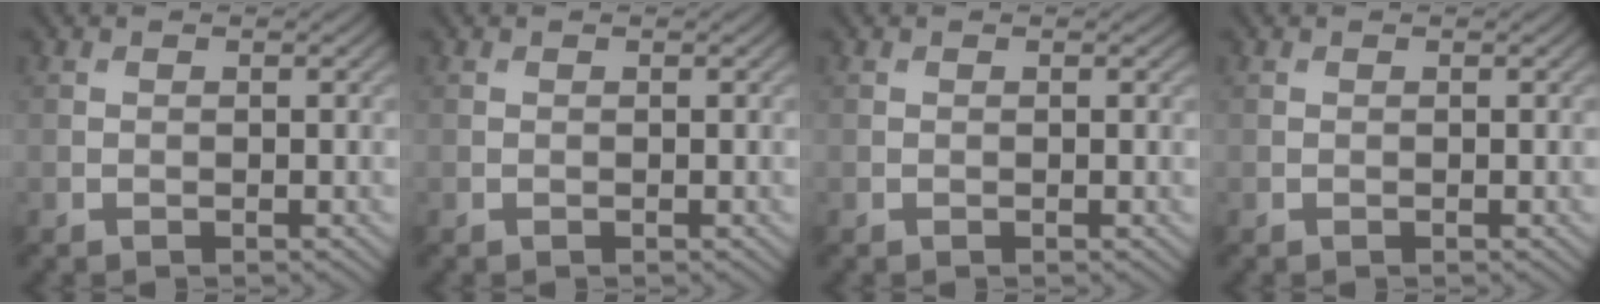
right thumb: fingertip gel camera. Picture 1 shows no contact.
{"total": 0.0}
{"total": 0.0}
{"total": 0.0}